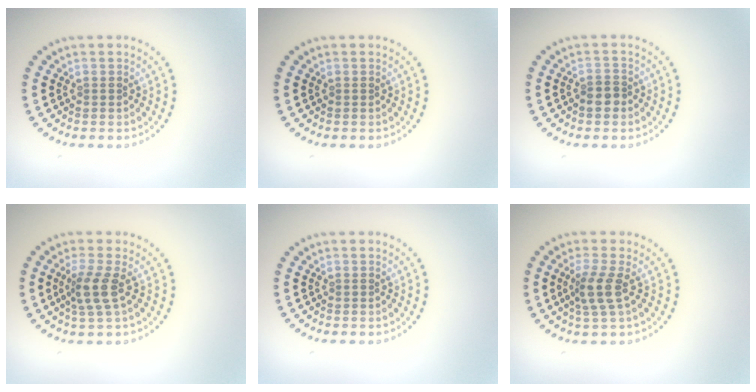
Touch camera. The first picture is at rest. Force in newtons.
{"total": 0.0}
{"total": 1.6, "press": 1.5, "slide": 0.7}
{"total": 2.6, "press": 2.0, "slide": 1.7}
{"total": 0.0}
{"total": 2.6, "press": 2.0, "slide": 1.7}